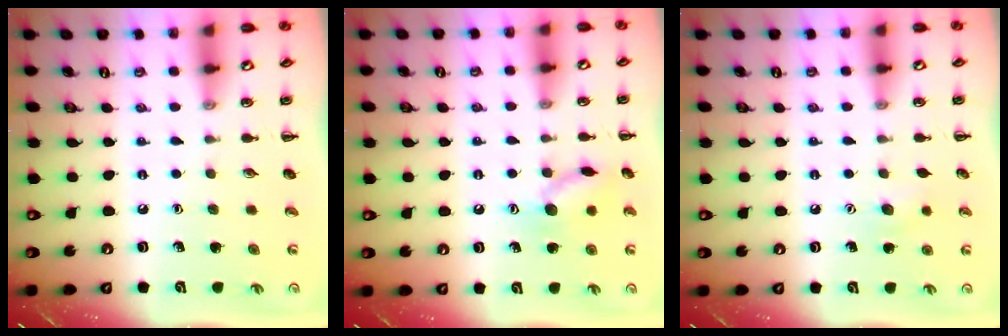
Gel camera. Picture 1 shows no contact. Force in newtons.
{"total": 10.5, "press": 10.5, "slide": 0.6}
{"total": 6.8, "press": 6.6, "slide": 1.6}